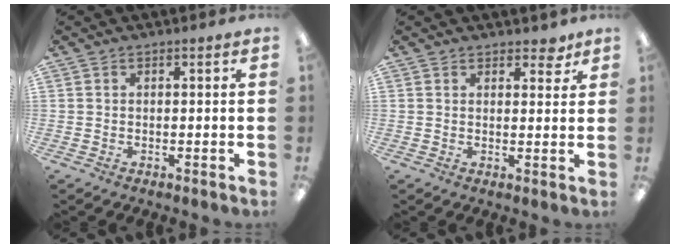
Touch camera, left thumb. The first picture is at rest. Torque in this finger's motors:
{"motor_torque": [-0.05, 0.03, -0.08, -0.21, 0.01]}